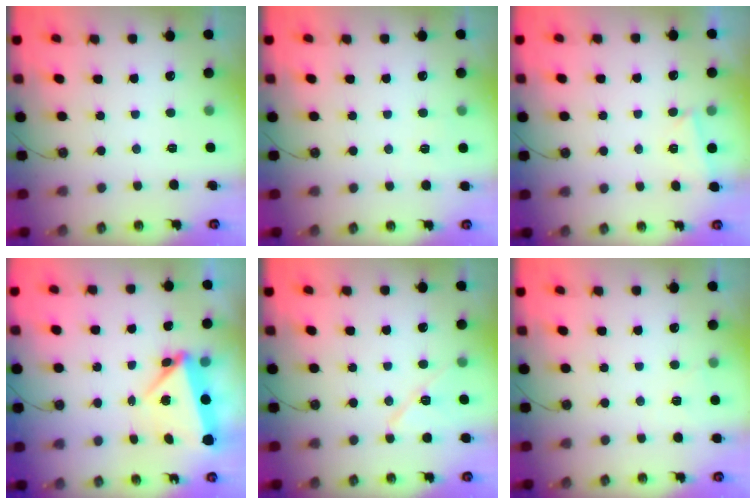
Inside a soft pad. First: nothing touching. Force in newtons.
{"total": 2.5, "press": 2.4, "slide": 0.4}
{"total": 2.3, "press": 2.2, "slide": 0.9}
{"total": 5.9, "press": 5.9, "slide": 0.6}
{"total": 9.9, "press": 9.8, "slide": 1.5}
{"total": 4.5, "press": 4.1, "slide": 1.8}